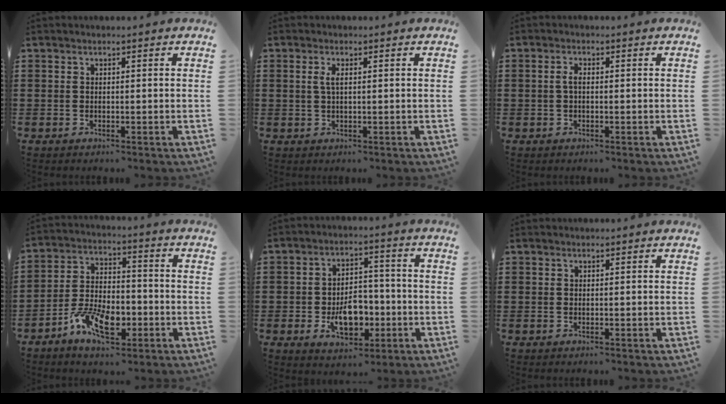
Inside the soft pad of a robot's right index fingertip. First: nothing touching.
{"total": 1.8, "force": [0.4, 0.5, 1.7], "torque": [-0.035, 0.004, 0.004]}
{"total": 1.7, "force": [-0.1, 0.6, 1.5], "torque": [-0.030, 0.002, -0.004]}
{"total": 8.9, "force": [-4.4, 4.4, 6.3], "torque": [-0.133, 0.008, -0.082]}
{"total": 8.0, "force": [-2.4, 4.9, 5.8], "torque": [-0.081, 0.003, -0.044]}
{"total": 0.0}